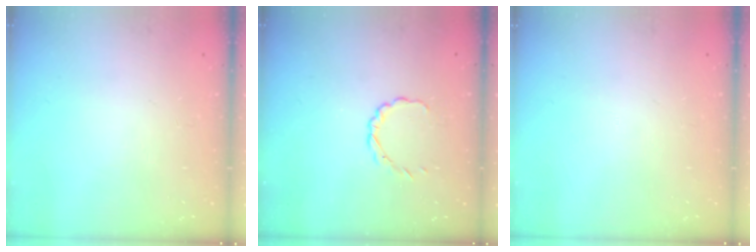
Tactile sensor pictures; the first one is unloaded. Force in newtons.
{"total": 2.8, "press": 2.7, "slide": 0.9}
{"total": 0.0}